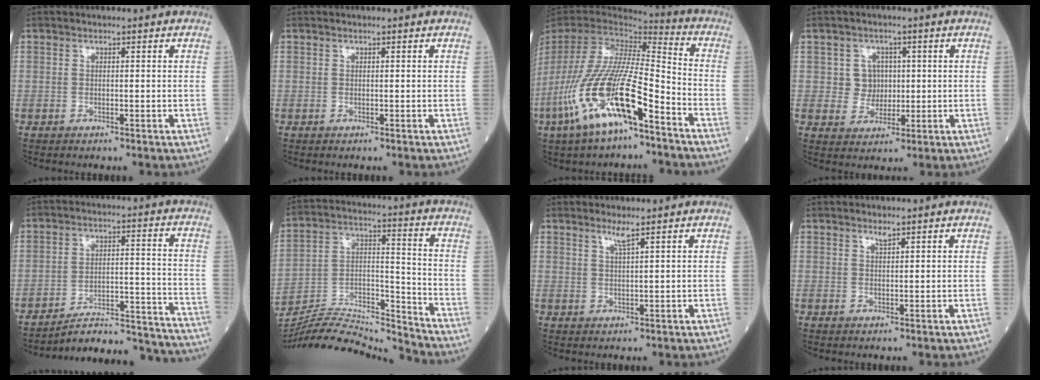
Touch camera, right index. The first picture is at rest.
{"total": 0.0}
{"total": 19.9, "force": [-10.4, 4.2, 16.5], "torque": [-0.370, -0.036, -0.196]}
{"total": 4.1, "force": [0.6, 4.0, 0.9], "torque": [-0.006, 0.010, 0.011]}
{"total": 19.6, "force": [-19.2, 0.8, 3.8], "torque": [-0.032, 0.020, -0.263]}
{"total": 17.8, "force": [-17.5, -0.5, 2.8], "torque": [-0.052, 0.039, -0.300]}
{"total": 1.8, "force": [1.3, -0.5, 1.1], "torque": [-0.026, -0.007, 0.027]}
{"total": 0.9, "force": [0.8, 0.0, 0.4], "torque": [-0.009, -0.005, 0.015]}